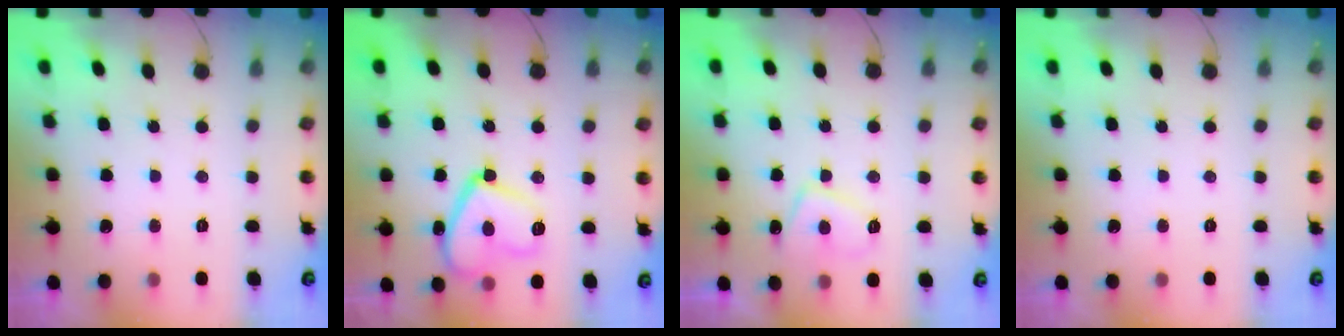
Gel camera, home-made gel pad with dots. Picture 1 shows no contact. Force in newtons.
{"total": 13.7, "press": 13.6, "slide": 1.3}
{"total": 5.4, "press": 5.3, "slide": 1.3}
{"total": 0.0}